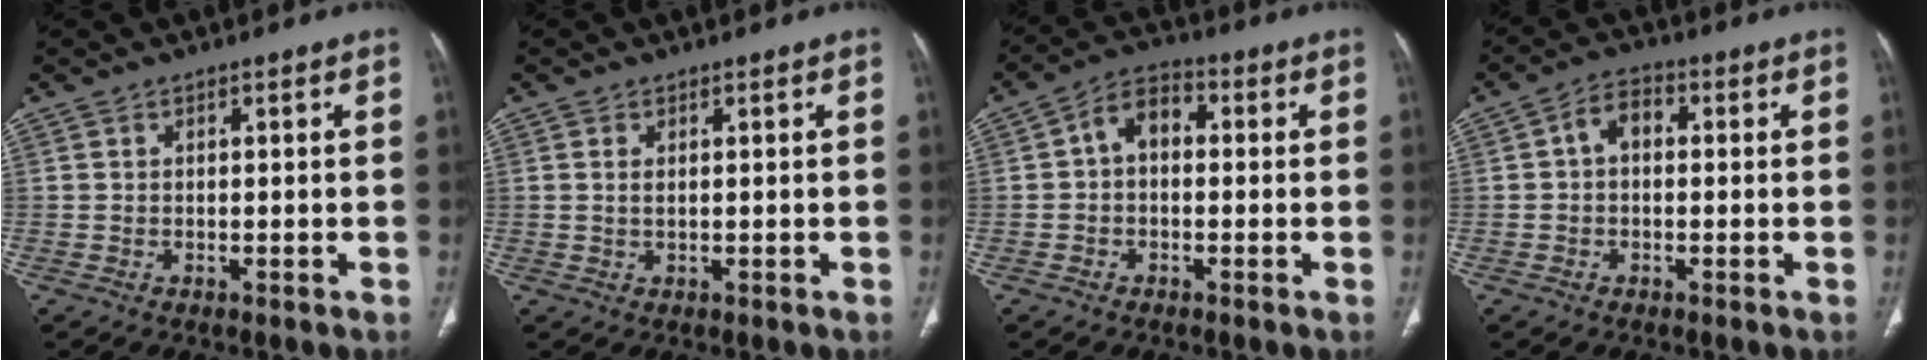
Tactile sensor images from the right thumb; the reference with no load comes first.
{"total": 1.2, "force": [0.3, 0.5, 1.0], "torque": [-0.026, 0.000, 0.009]}
{"total": 6.3, "force": [0.2, 4.2, 4.6], "torque": [-0.063, 0.020, -0.010]}
{"total": 4.8, "force": [0.3, 3.2, 3.5], "torque": [-0.050, 0.015, -0.005]}